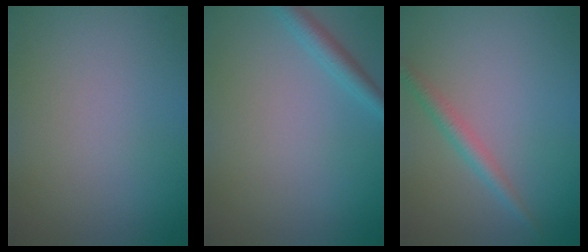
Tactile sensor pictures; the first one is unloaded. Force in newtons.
{"total": 2.0, "press": 2.0, "slide": 0.1}
{"total": 1.8, "press": 1.8, "slide": 0.0}